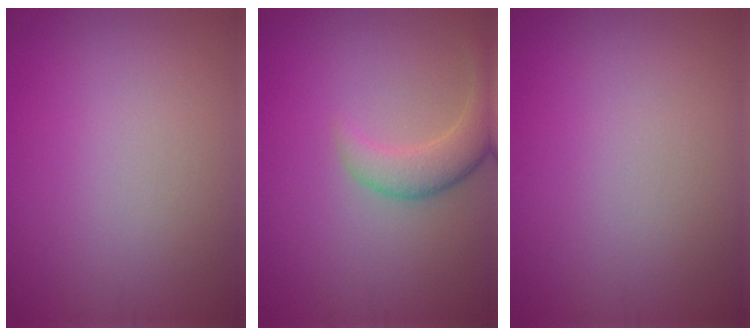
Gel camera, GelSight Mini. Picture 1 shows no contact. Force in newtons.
{"total": 3.6, "press": 3.6, "slide": 0.4}
{"total": 0.0}